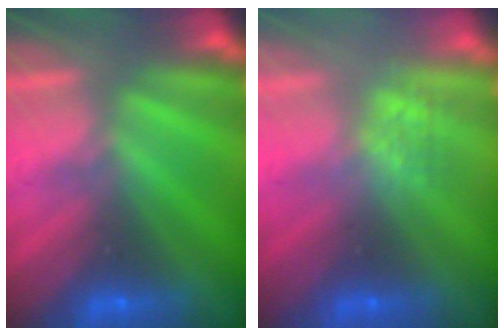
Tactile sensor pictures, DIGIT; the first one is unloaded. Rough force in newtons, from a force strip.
{"total": 2.6}